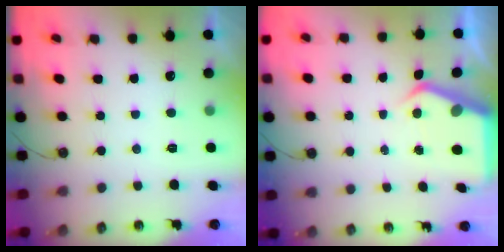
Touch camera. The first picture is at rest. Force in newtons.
{"total": 4.4, "press": 4.4, "slide": 0.4}